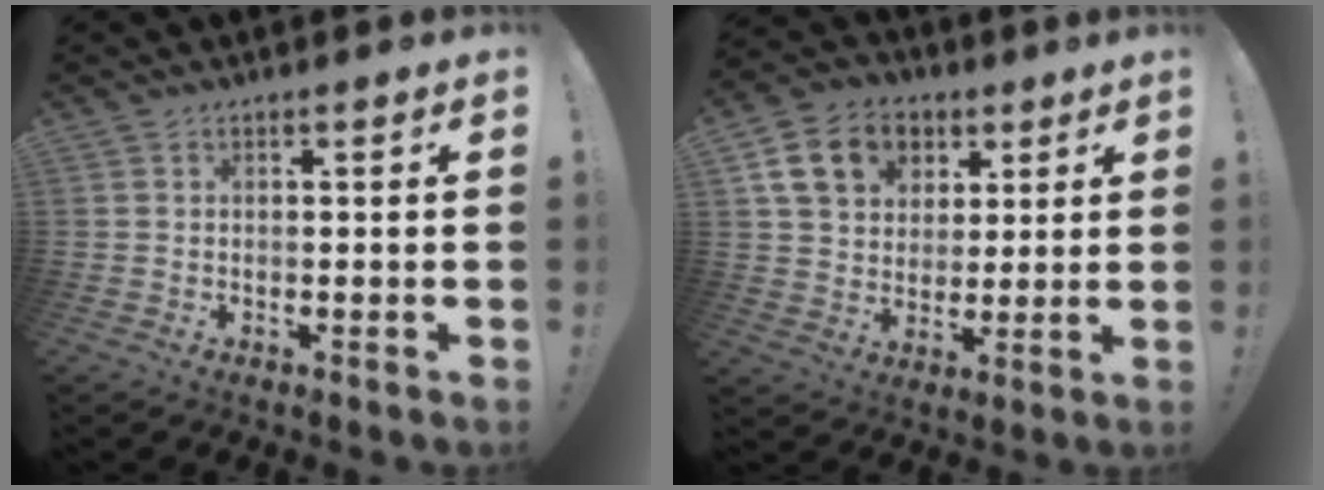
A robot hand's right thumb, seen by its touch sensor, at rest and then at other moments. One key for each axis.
{"total": 15.6, "fx": 6.5, "fy": 12.0, "fz": 7.6, "tx": -0.111, "ty": -0.019, "tz": 0.130}